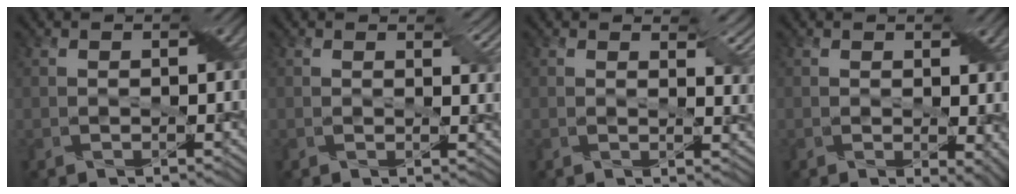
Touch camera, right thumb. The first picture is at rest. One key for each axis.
{"total": 2.6, "fx": 1.4, "fy": 1.1, "fz": 1.9, "tx": -0.031, "ty": -0.003, "tz": 0.022}
{"total": 3.7, "fx": 2.2, "fy": 1.4, "fz": 2.6, "tx": -0.041, "ty": -0.002, "tz": 0.033}
{"total": 3.8, "fx": 0.7, "fy": 2.1, "fz": 3.1, "tx": -0.042, "ty": -0.013, "tz": 0.016}